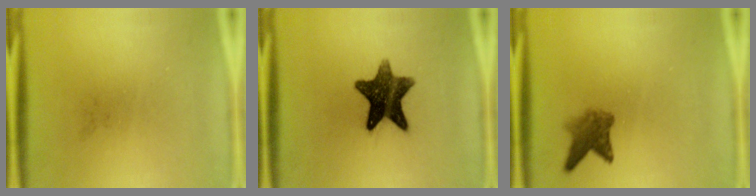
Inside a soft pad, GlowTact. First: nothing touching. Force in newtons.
{"total": 11.9}
{"total": 3.8}